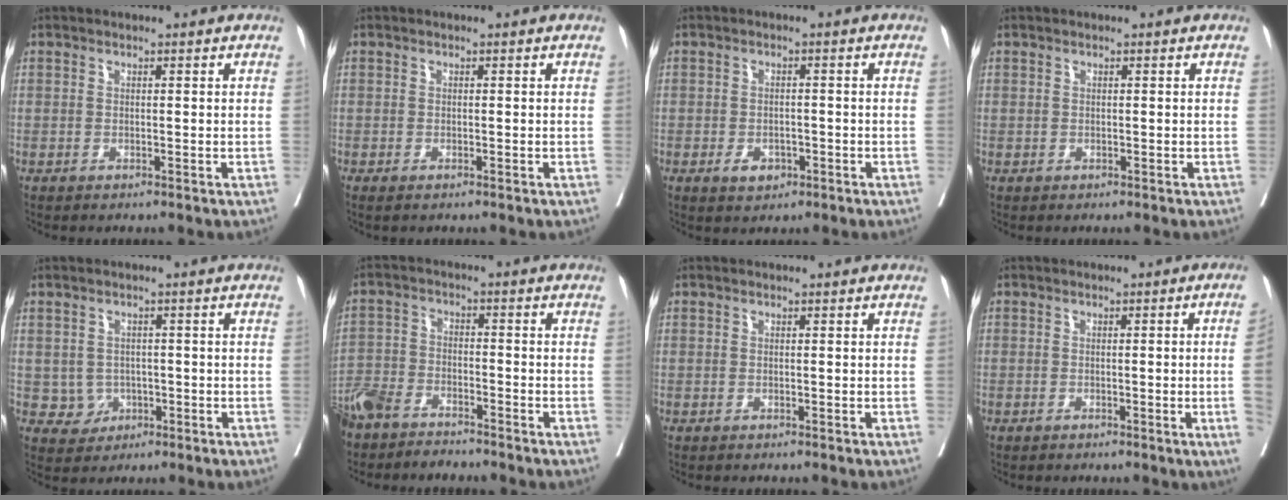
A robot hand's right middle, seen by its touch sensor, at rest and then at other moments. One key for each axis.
{"total": 0.8, "fx": -0.6, "fy": 0.1, "fz": 0.5, "tx": -0.006, "ty": -0.002, "tz": -0.009}
{"total": 2.9, "fx": -1.4, "fy": 1.9, "fz": 1.7, "tx": -0.023, "ty": 0.003, "tz": -0.014}
{"total": 0.0}
{"total": 3.3, "fx": -0.5, "fy": 3.3, "fz": 0.5, "tx": 0.002, "ty": 0.008, "tz": -0.001}
{"total": 9.4, "fx": -8.2, "fy": 3.3, "fz": 3.1, "tx": -0.059, "ty": -0.007, "tz": -0.146}
{"total": 0.0}
{"total": 4.1, "fx": -0.6, "fy": -1.6, "fz": 3.7, "tx": -0.039, "ty": -0.006, "tz": -0.008}